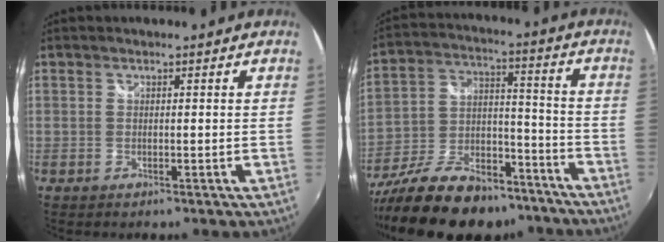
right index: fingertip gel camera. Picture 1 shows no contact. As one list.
[{"total": 23.4, "force": [-17.5, 10.7, 11.2], "torque": [-0.224, 0.013, -0.264]}]